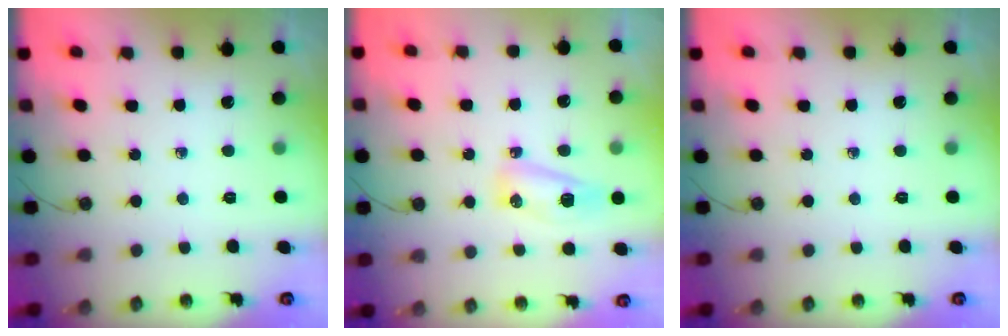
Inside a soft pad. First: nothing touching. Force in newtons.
{"total": 9.4, "press": 7.9, "slide": 5.0}
{"total": 0.0}